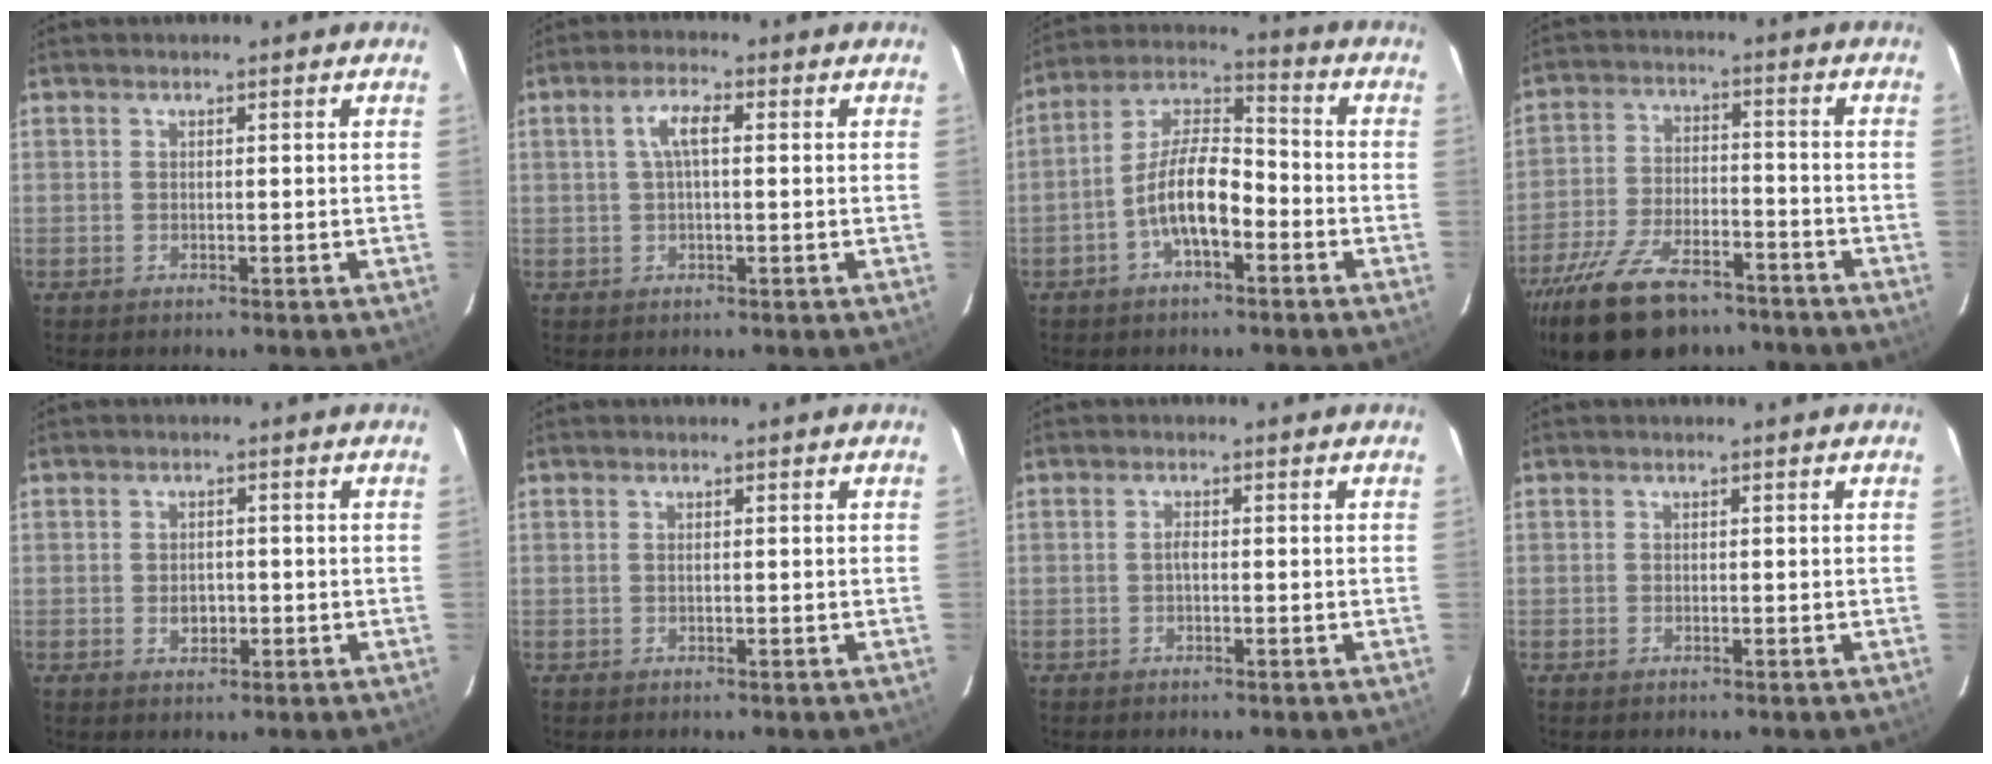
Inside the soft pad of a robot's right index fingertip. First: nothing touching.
{"total": 4.4, "force": [0.8, 1.4, 4.1], "torque": [-0.081, 0.012, 0.016]}
{"total": 10.3, "force": [-4.0, 4.0, 8.6], "torque": [-0.176, 0.024, -0.073]}
{"total": 17.4, "force": [-12.6, 7.8, 9.2], "torque": [-0.200, -0.022, -0.211]}
{"total": 2.6, "force": [-0.6, 2.1, 1.5], "torque": [-0.026, 0.004, -0.006]}
{"total": 0.0}
{"total": 1.0, "force": [-0.2, 0.4, 0.9], "torque": [-0.017, 0.006, -0.005]}
{"total": 0.0}